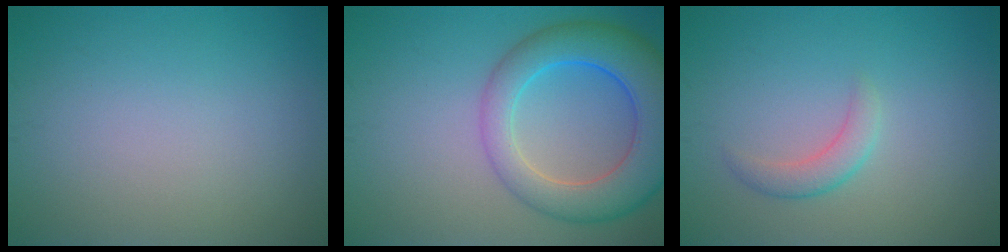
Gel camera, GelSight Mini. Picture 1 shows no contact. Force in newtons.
{"total": 8.3, "press": 8.3, "slide": 0.5}
{"total": 1.9, "press": 1.9, "slide": 0.1}